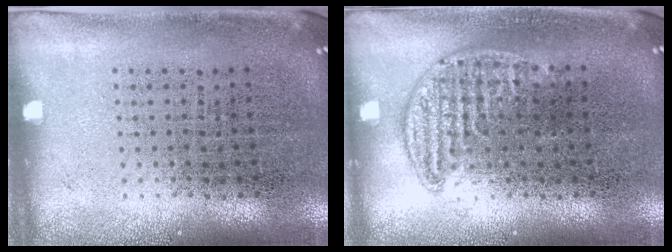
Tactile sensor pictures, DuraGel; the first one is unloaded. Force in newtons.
{"total": 0.8, "press": 0.8, "slide": 0.3}